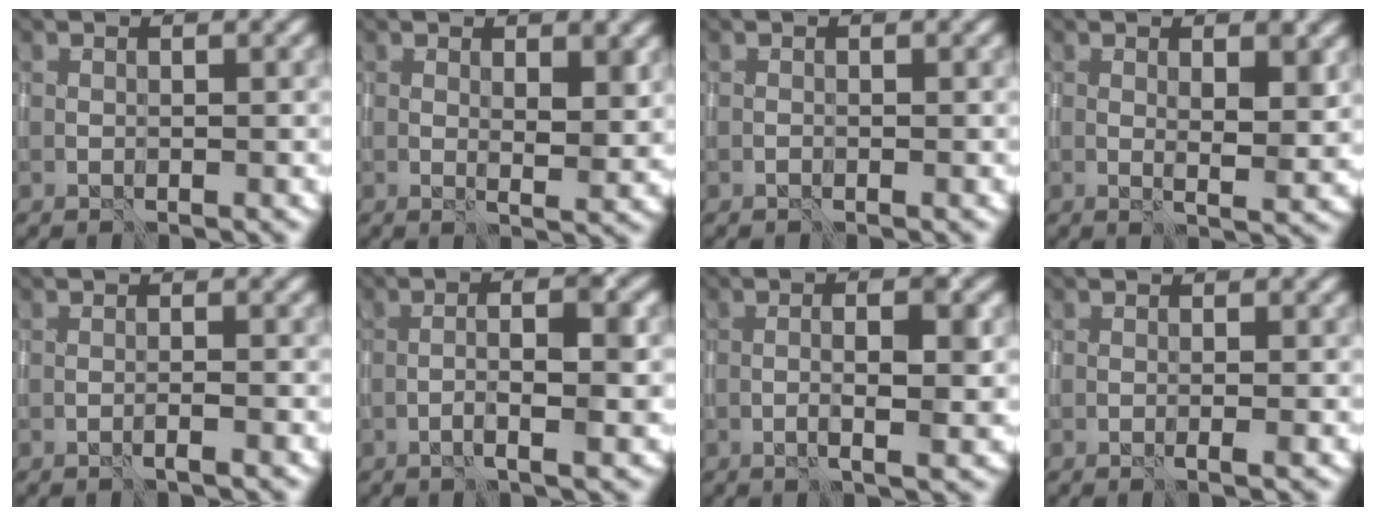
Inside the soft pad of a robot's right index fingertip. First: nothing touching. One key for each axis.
{"total": 2.8, "fx": 1.0, "fy": 1.0, "fz": 2.5, "tx": -0.037, "ty": -0.006, "tz": 0.019}
{"total": 0.0}
{"total": 3.4, "fx": 0.9, "fy": 0.9, "fz": 3.1, "tx": -0.045, "ty": -0.005, "tz": 0.017}
{"total": 0.8, "fx": -0.5, "fy": 0.1, "fz": 0.7, "tx": -0.007, "ty": 0.002, "tz": -0.013}
{"total": 4.2, "fx": -1.2, "fy": 0.6, "fz": 3.9, "tx": -0.061, "ty": 0.011, "tz": -0.025}
{"total": 4.1, "fx": -0.3, "fy": 0.8, "fz": 4.0, "tx": -0.059, "ty": 0.003, "tz": -0.007}
{"total": 0.8, "fx": -0.2, "fy": 0.1, "fz": 0.8, "tx": -0.010, "ty": -0.003, "tz": -0.006}